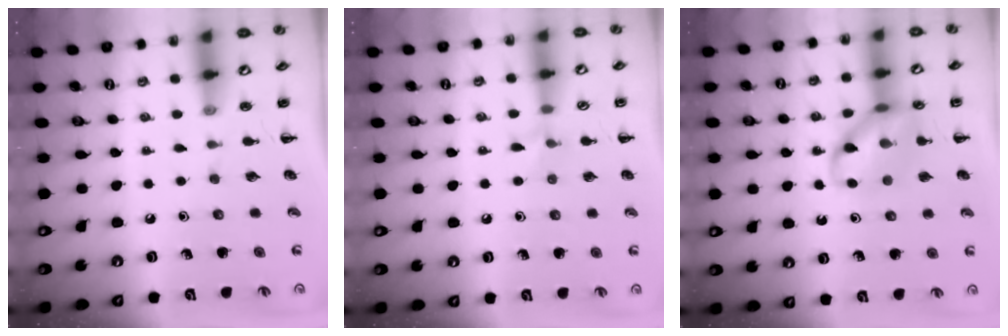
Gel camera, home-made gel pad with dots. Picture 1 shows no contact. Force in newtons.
{"total": 5.8, "press": 5.5, "slide": 2.0}
{"total": 11.7, "press": 11.7, "slide": 0.7}